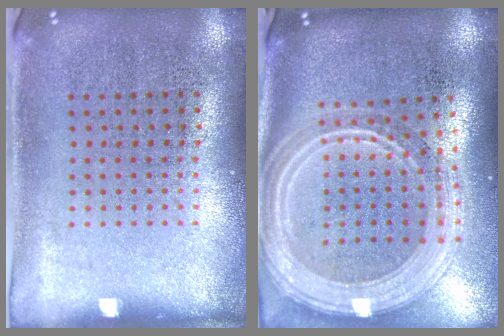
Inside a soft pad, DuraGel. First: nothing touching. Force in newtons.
{"total": 3.0, "press": 2.4, "slide": 1.7}